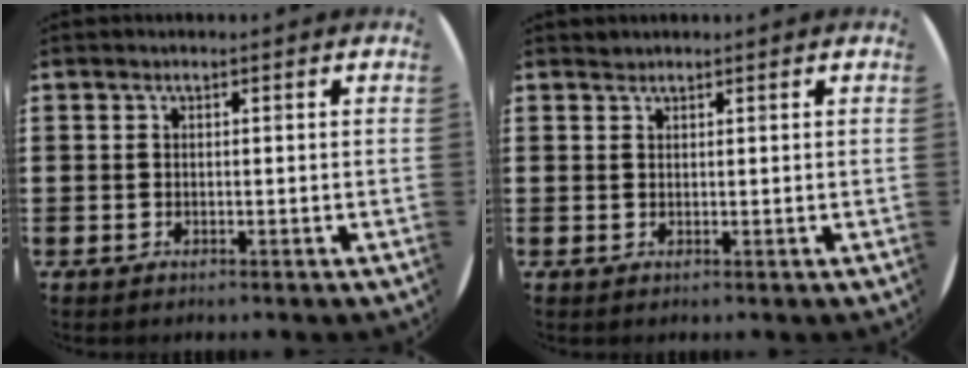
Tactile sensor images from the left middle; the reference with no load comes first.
{"total": 0.6, "force": [0.6, 0.1, -0.2], "torque": [0.005, 0.004, 0.011]}